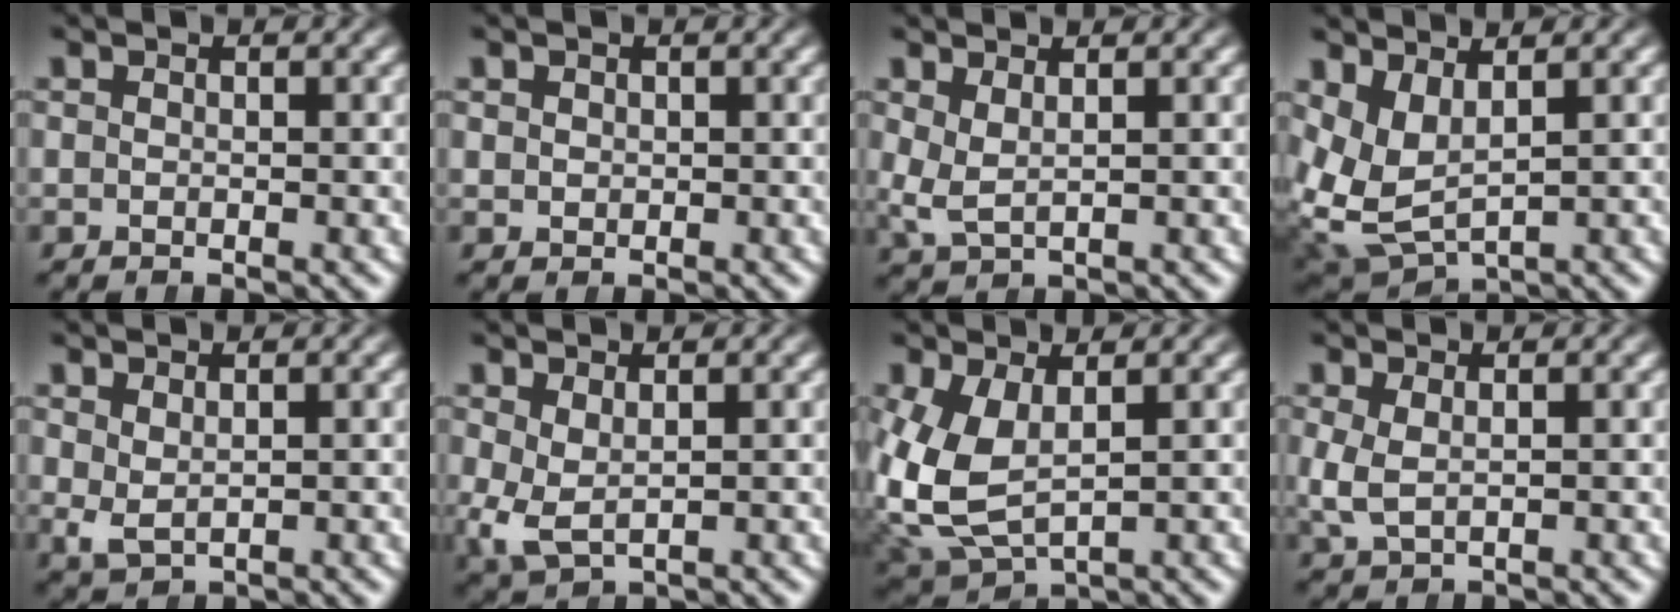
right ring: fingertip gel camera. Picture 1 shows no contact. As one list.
[{"total": 0.6, "force": [0.5, 0.4, 0.0], "torque": [-0.003, -0.007, 0.017]}, {"total": 2.2, "force": [0.7, 1.5, 1.4], "torque": [-0.052, -0.021, 0.026]}, {"total": 8.0, "force": [0.3, 6.7, 4.3], "torque": [-0.135, -0.042, 0.020]}, {"total": 1.1, "force": [0.6, 0.3, 0.8], "torque": [-0.022, -0.016, 0.027]}, {"total": 2.6, "force": [0.0, 1.8, 1.9], "torque": [-0.058, -0.029, 0.020]}, {"total": 7.6, "force": [0.0, 6.0, 4.7], "torque": [-0.145, -0.034, 0.020]}, {"total": 2.0, "force": [0.2, 1.2, 1.5], "torque": [-0.053, -0.021, 0.020]}]